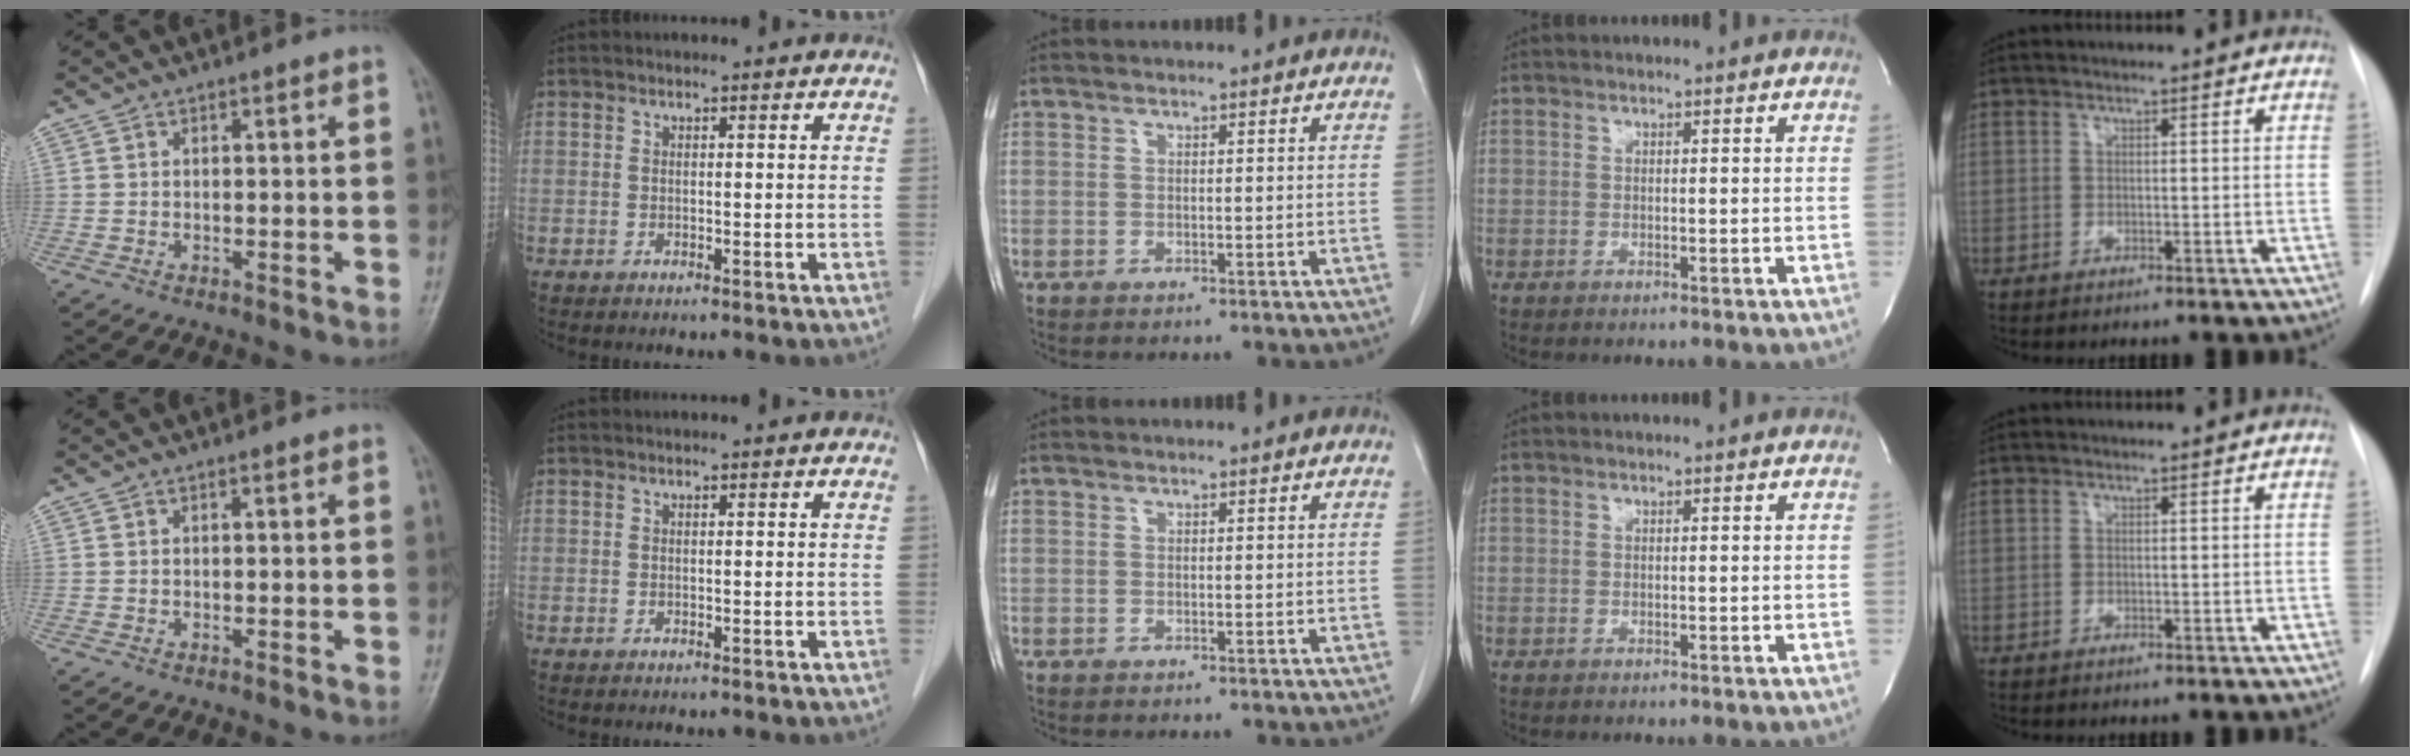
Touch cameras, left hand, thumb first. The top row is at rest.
{}